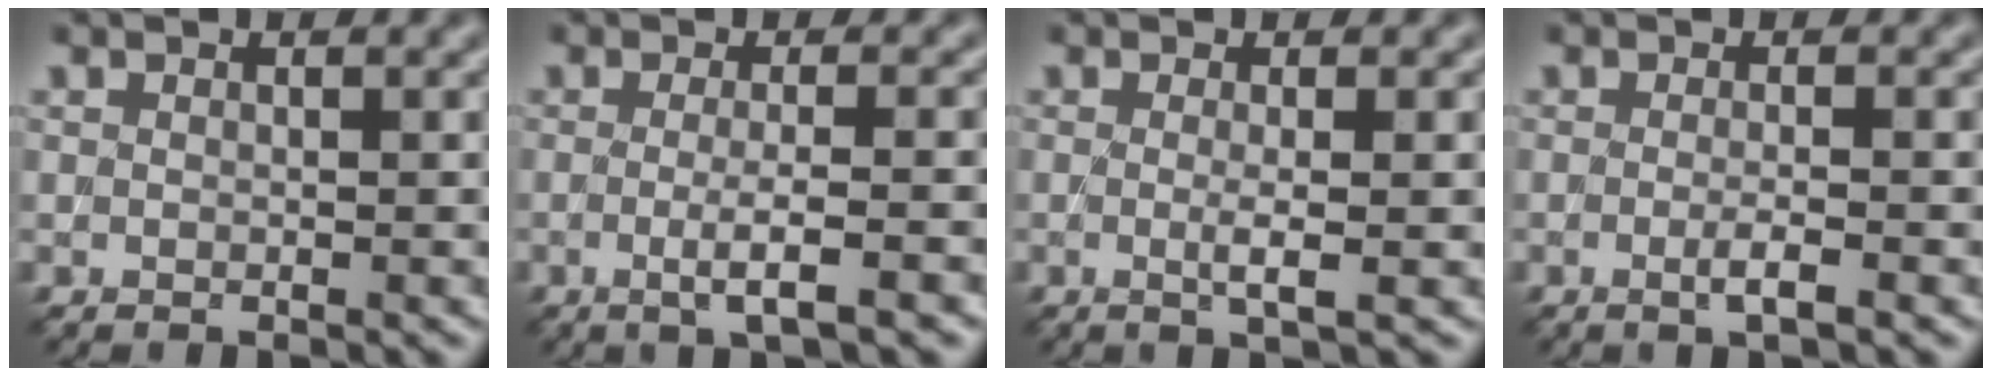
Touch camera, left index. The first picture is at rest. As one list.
[{"total": 3.4, "force": [-0.7, 0.7, 3.3], "torque": [-0.051, -0.003, -0.016]}, {"total": 2.6, "force": [-0.1, 0.6, 2.5], "torque": [-0.039, -0.004, -0.005]}, {"total": 2.1, "force": [-0.5, 0.5, 2.0], "torque": [-0.030, -0.001, -0.013]}]